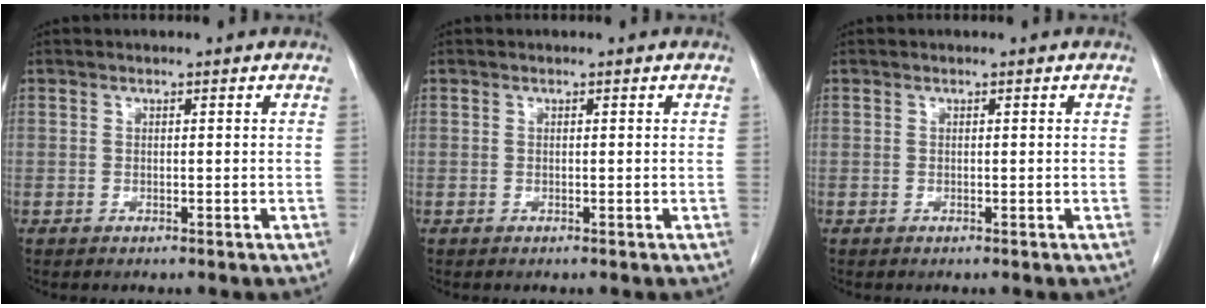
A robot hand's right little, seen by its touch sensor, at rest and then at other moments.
{"total": 0.0}
{"total": 0.0}